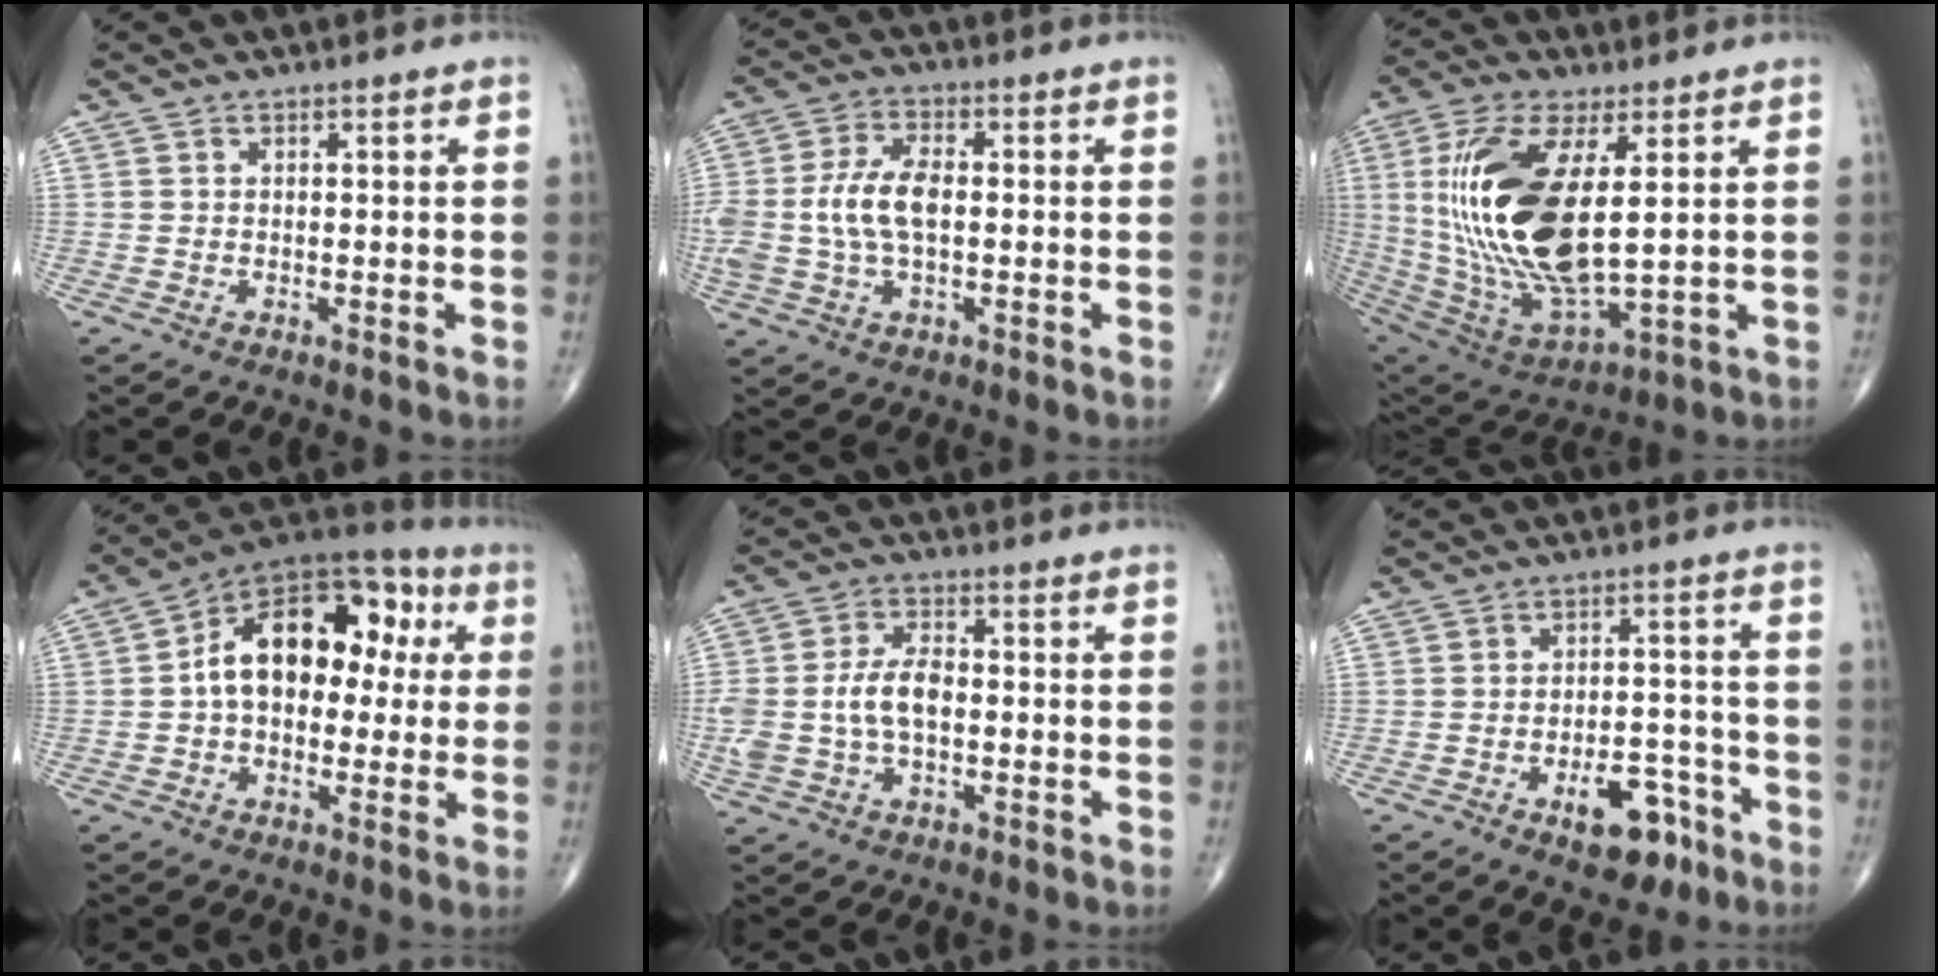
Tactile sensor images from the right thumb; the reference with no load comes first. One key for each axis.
{"total": 10.0, "fx": -0.2, "fy": 5.3, "fz": 8.5, "tx": -0.189, "ty": 0.016, "tz": -0.005}
{"total": 23.1, "fx": 3.5, "fy": 9.4, "fz": 20.8, "tx": -0.438, "ty": -0.026, "tz": 0.074}
{"total": 18.6, "fx": 2.4, "fy": 11.8, "fz": 14.2, "tx": -0.178, "ty": 0.048, "tz": 0.025}
{"total": 9.0, "fx": -0.8, "fy": 5.3, "fz": 7.3, "tx": -0.156, "ty": 0.022, "tz": -0.015}
{"total": 9.1, "fx": -5.1, "fy": 4.8, "fz": 5.9, "tx": -0.059, "ty": 0.041, "tz": -0.069}